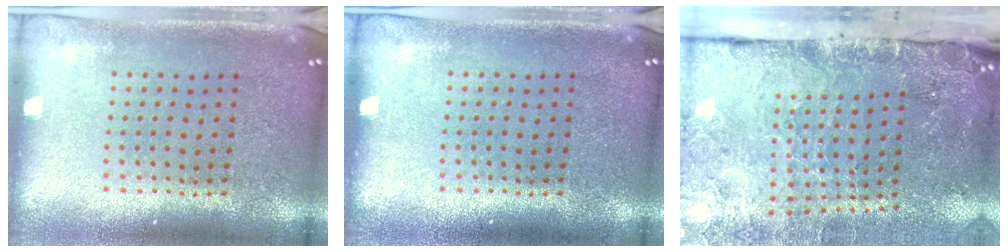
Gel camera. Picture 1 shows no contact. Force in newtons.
{"total": 0.0}
{"total": 4.8, "press": 3.6, "slide": 3.1}